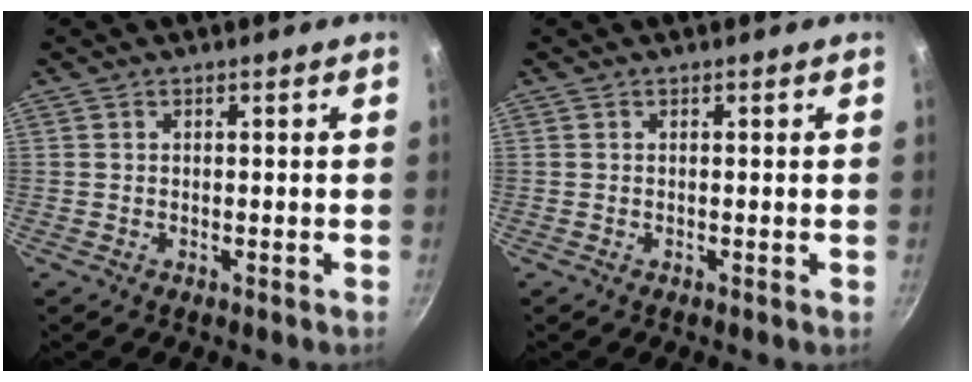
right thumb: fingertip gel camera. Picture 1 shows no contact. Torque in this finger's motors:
{"motor_torque": [-0.01, -0.21, 0.24, 0.08, 0.03]}